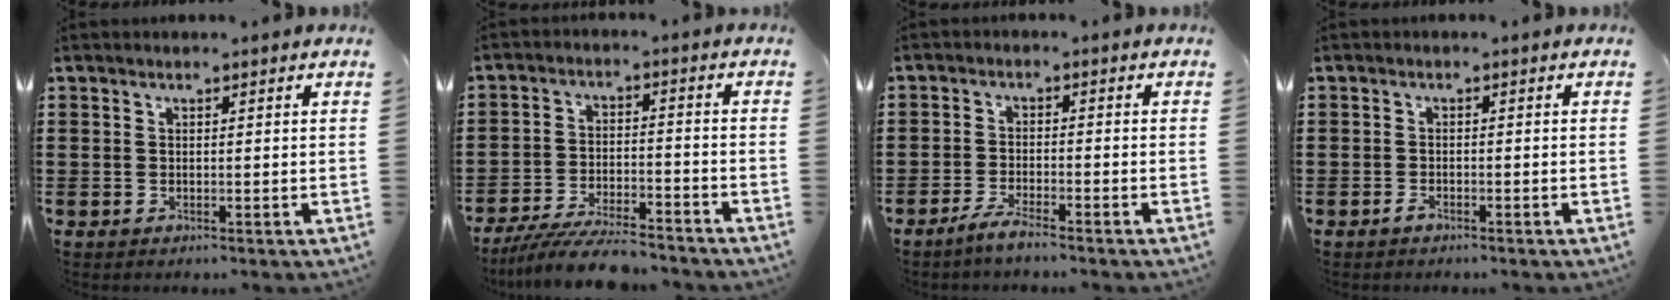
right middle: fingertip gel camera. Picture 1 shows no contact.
{"total": 7.7, "force": [-7.1, 0.9, 2.7], "torque": [-0.052, 0.008, -0.136]}
{"total": 3.1, "force": [-2.8, 0.2, 1.4], "torque": [-0.031, 0.003, -0.056]}
{"total": 1.3, "force": [-1.1, 0.5, 0.6], "torque": [-0.014, -0.002, -0.021]}